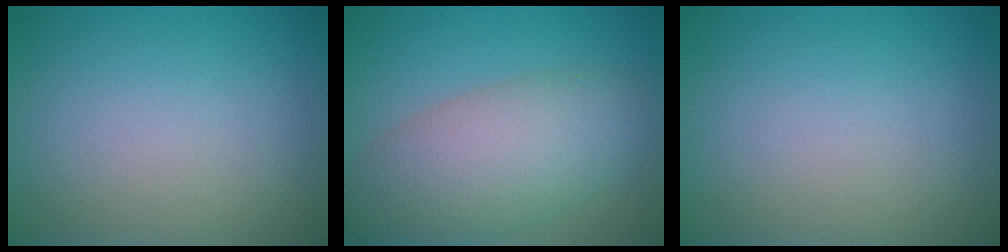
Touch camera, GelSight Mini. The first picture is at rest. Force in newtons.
{"total": 7.7, "press": 7.7, "slide": 0.2}
{"total": 0.0}